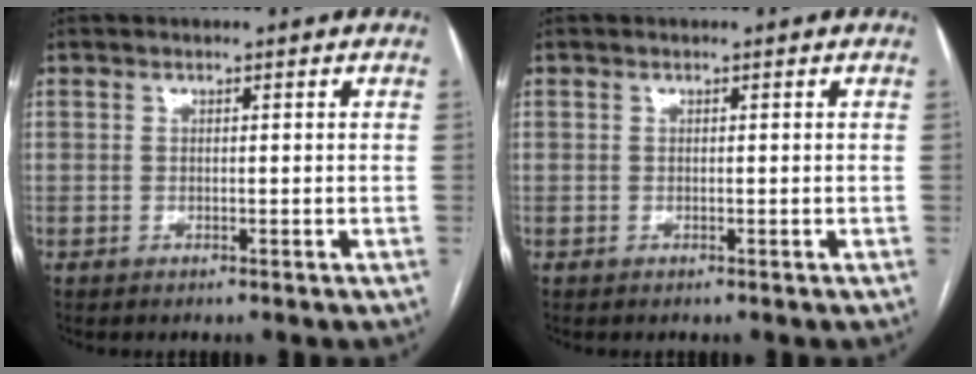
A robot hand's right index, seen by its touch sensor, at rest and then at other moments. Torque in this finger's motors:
{"motor_torque": [0.00, 0.00, 0.00, 0.00]}